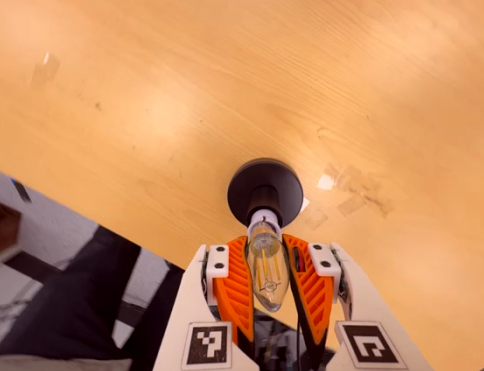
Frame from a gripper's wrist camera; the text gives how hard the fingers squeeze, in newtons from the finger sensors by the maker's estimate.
{"total": 20.7, "left": 20.9, "right": 20.5}